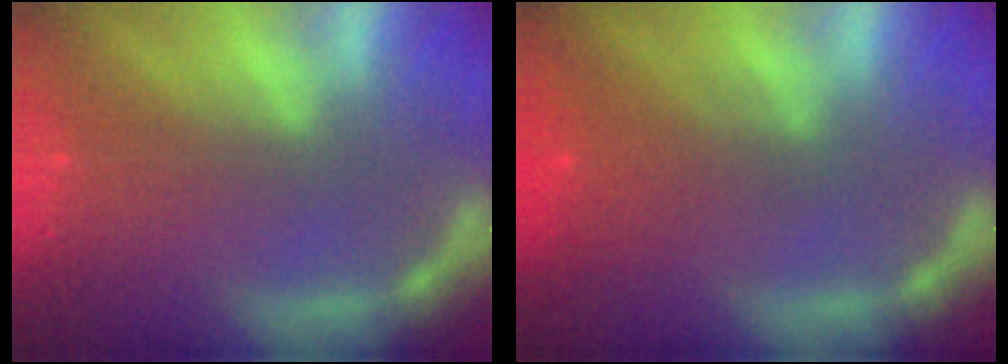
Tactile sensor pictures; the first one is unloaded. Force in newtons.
{"total": 3.0}